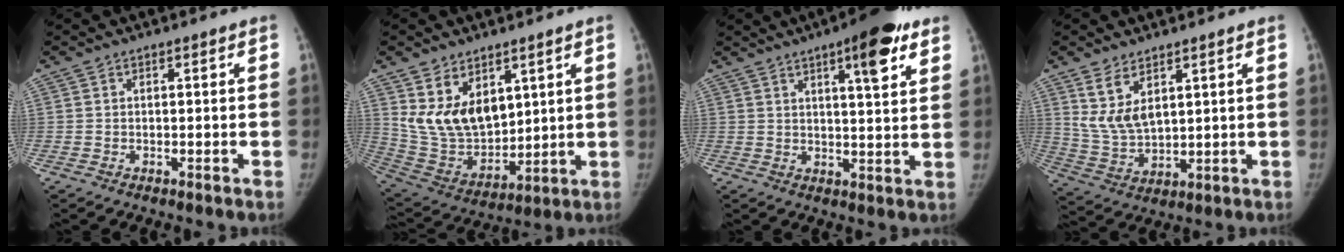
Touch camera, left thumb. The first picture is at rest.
{"total": 14.4, "force": [6.4, 9.1, 9.1], "torque": [-0.132, -0.036, 0.150]}
{"total": 11.0, "force": [6.0, 2.7, 8.8], "torque": [-0.107, -0.025, 0.078]}
{"total": 8.2, "force": [4.2, 4.1, 5.8], "torque": [-0.105, -0.020, 0.098]}